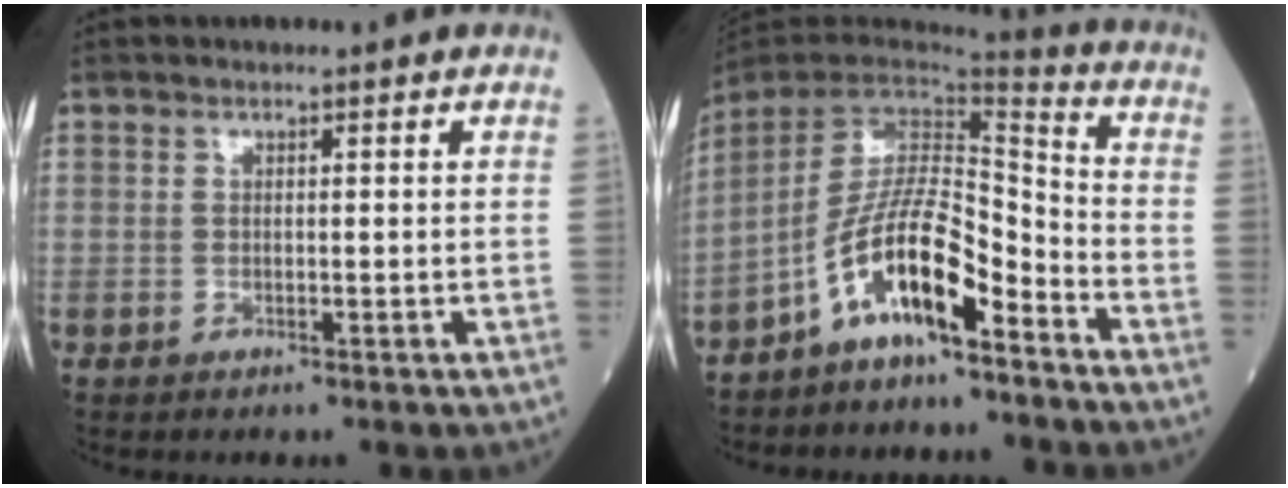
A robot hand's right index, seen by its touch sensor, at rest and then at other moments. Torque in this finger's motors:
{"motor_torque": [1.23, -0.91, 1.05, 0.21]}